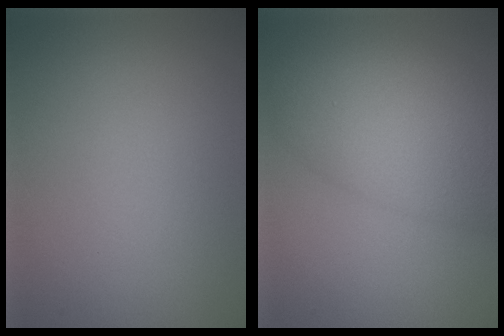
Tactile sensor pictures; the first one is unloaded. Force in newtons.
{"total": 7.8, "press": 7.8, "slide": 0.3}